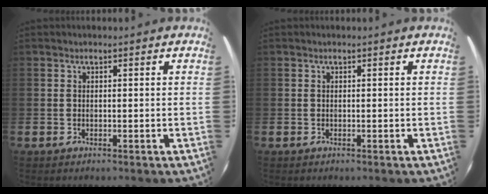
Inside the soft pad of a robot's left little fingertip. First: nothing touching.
{"total": 0.0}